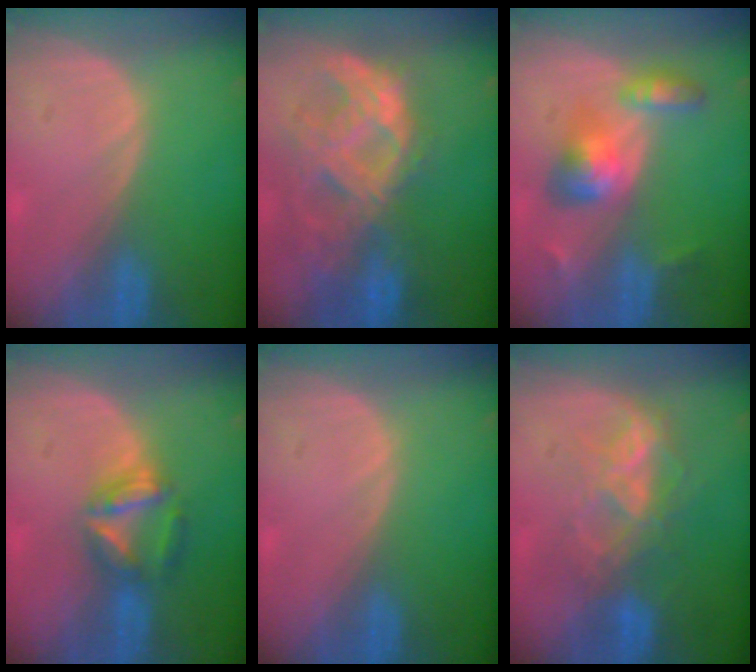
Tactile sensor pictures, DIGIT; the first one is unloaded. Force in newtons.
{"total": 10.9, "press": 9.3, "slide": 5.7}
{"total": 6.0, "press": 6.0, "slide": 0.8}
{"total": 5.6, "press": 5.6, "slide": 0.2}
{"total": 0.0}
{"total": 6.6, "press": 6.5, "slide": 1.3}